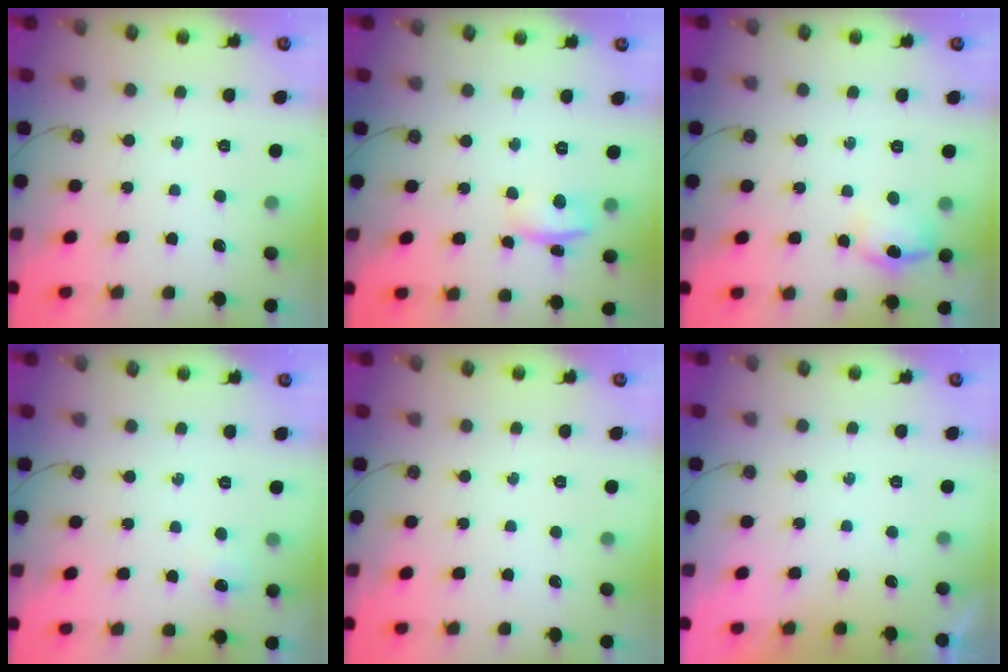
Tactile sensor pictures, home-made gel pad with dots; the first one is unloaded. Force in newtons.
{"total": 4.2, "press": 3.6, "slide": 2.1}
{"total": 11.1, "press": 11.1, "slide": 0.9}
{"total": 5.9, "press": 5.8, "slide": 0.7}
{"total": 0.0}
{"total": 0.0}